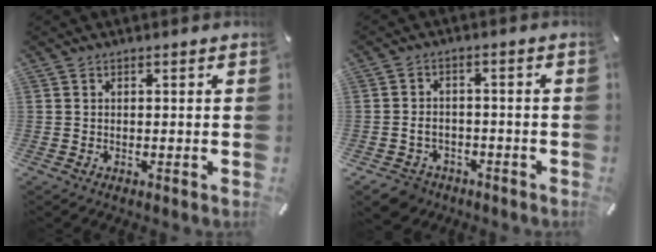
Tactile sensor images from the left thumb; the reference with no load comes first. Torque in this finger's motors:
{"motor_torque": [0.82, 1.51, 0.13, 0.12, 0.09]}